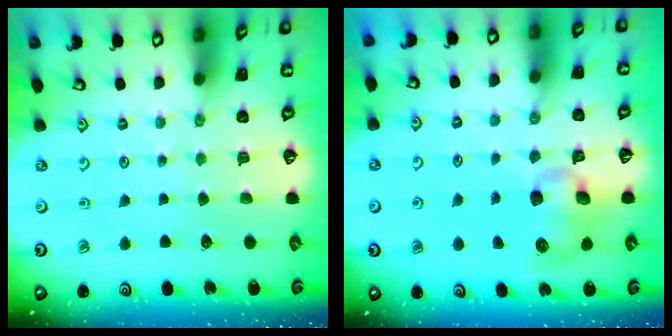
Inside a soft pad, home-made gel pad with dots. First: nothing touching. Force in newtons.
{"total": 9.6, "press": 9.5, "slide": 1.5}